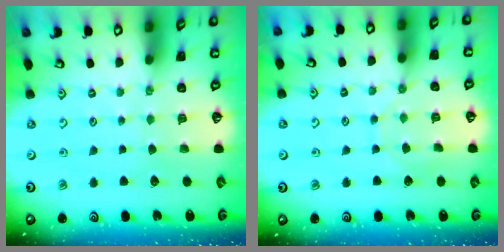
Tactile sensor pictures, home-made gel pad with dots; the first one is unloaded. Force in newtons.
{"total": 4.8, "press": 4.8, "slide": 0.2}